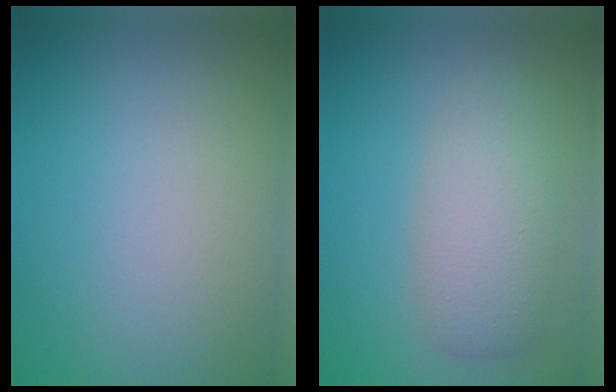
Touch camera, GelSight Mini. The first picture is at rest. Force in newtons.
{"total": 4.4, "press": 4.4, "slide": 0.4}